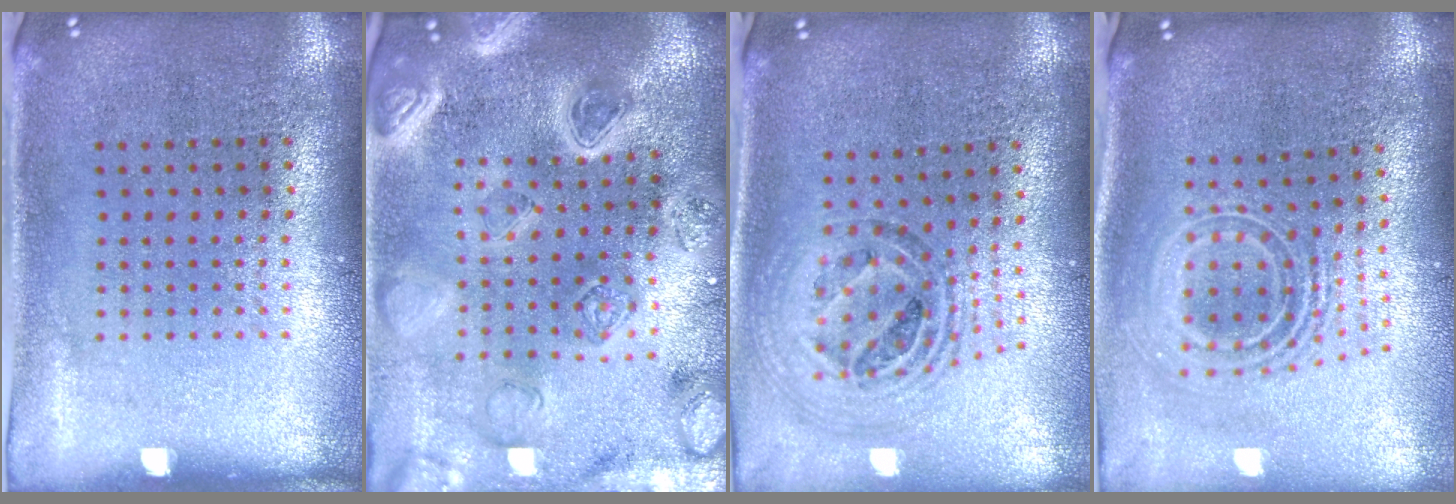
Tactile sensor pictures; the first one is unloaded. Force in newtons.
{"total": 4.7, "press": 4.1, "slide": 2.3}
{"total": 1.3, "press": 1.2, "slide": 0.6}
{"total": 2.5, "press": 1.8, "slide": 1.8}